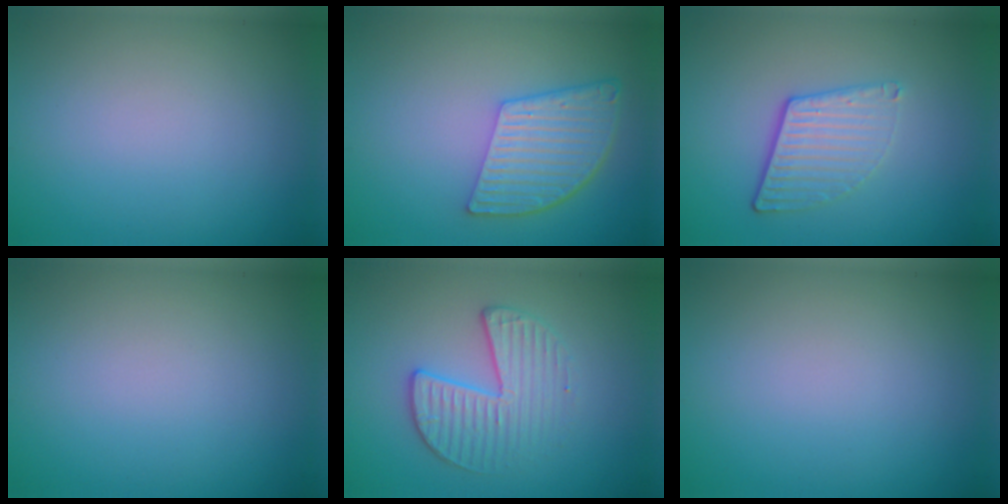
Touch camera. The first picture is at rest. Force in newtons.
{"total": 5.8, "press": 4.3, "slide": 3.8}
{"total": 3.7, "press": 2.7, "slide": 2.5}
{"total": 0.0}
{"total": 3.5, "press": 3.2, "slide": 1.4}
{"total": 0.0}